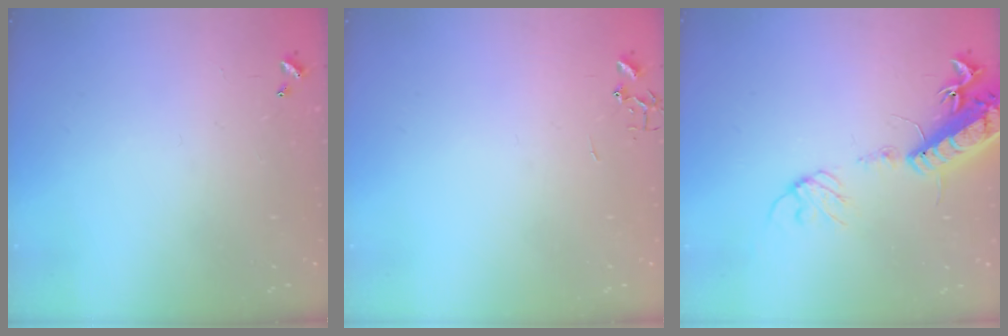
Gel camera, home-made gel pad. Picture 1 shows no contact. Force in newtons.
{"total": 0.0}
{"total": 17.2, "press": 16.7, "slide": 3.9}